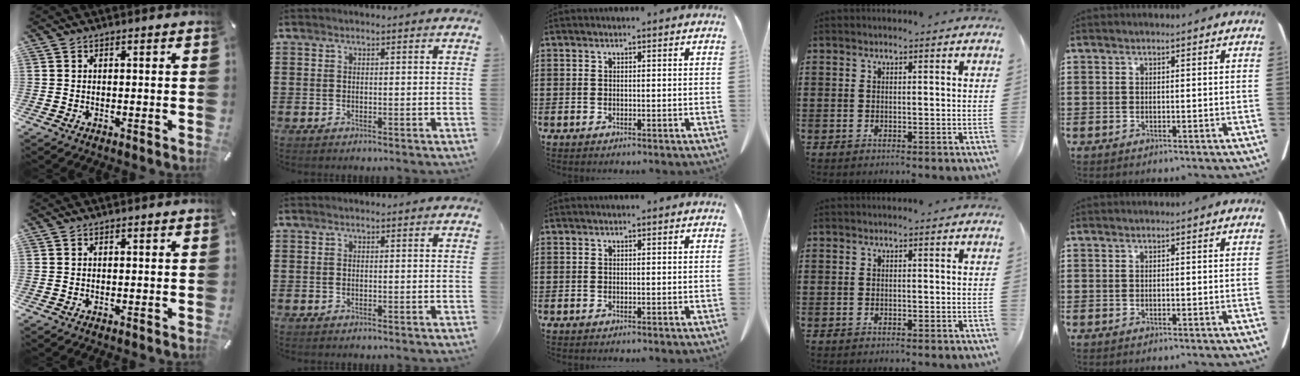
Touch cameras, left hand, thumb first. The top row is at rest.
{}